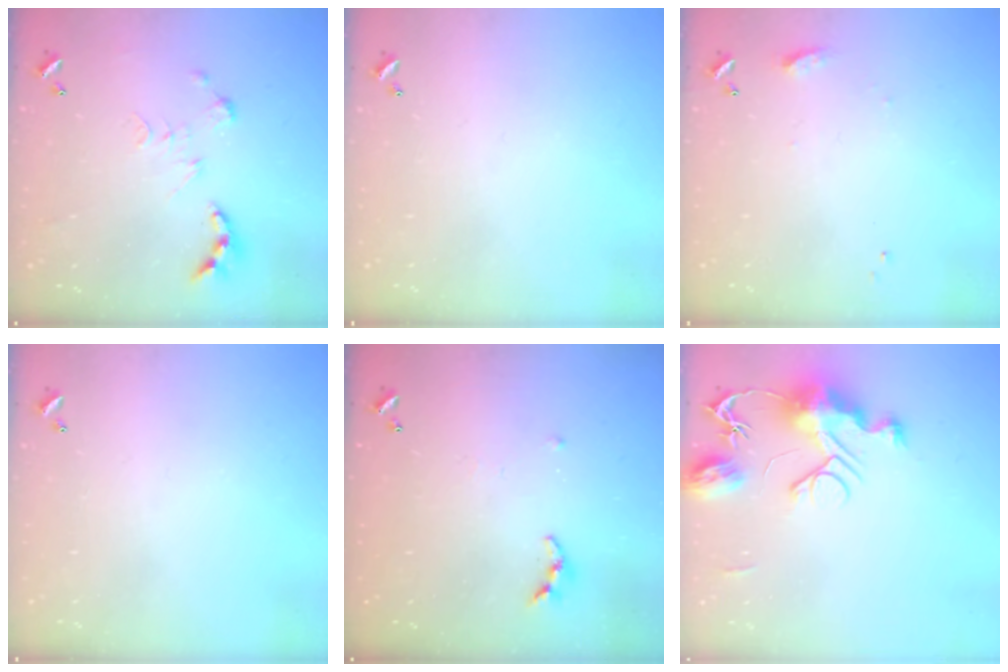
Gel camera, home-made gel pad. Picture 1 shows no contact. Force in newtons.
{"total": 0.0}
{"total": 7.2, "press": 7.2, "slide": 0.7}
{"total": 0.0}
{"total": 4.0, "press": 3.9, "slide": 0.5}
{"total": 11.5, "press": 11.5, "slide": 1.2}